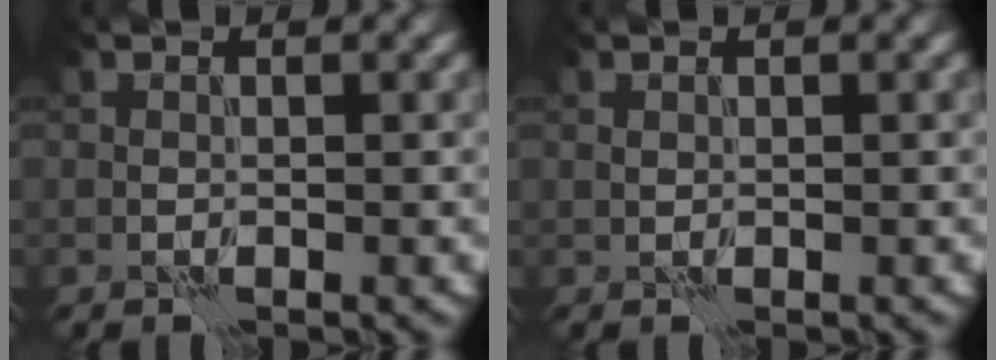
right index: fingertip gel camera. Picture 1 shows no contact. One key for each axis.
{"total": 0.0}